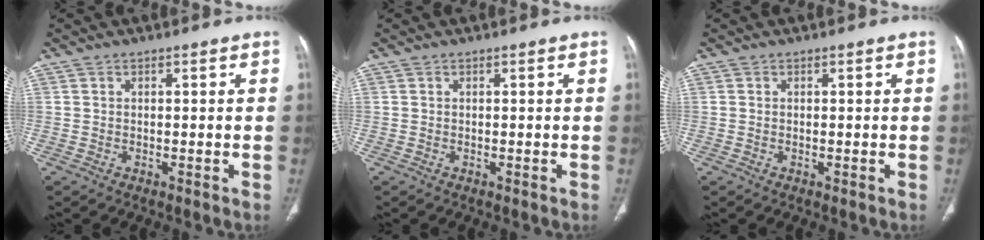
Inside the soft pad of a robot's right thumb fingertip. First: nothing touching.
{"total": 0.0}
{"total": 0.0}